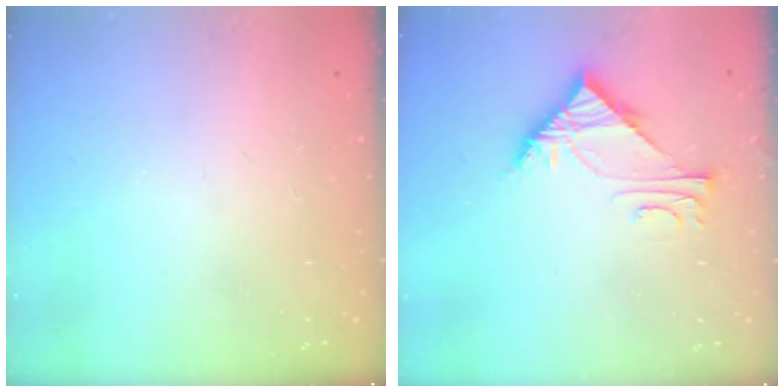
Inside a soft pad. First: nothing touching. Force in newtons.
{"total": 5.9, "press": 5.9, "slide": 0.2}